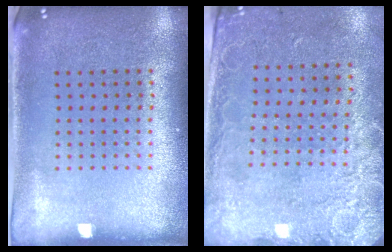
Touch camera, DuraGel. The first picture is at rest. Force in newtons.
{"total": 2.6, "press": 2.0, "slide": 1.7}